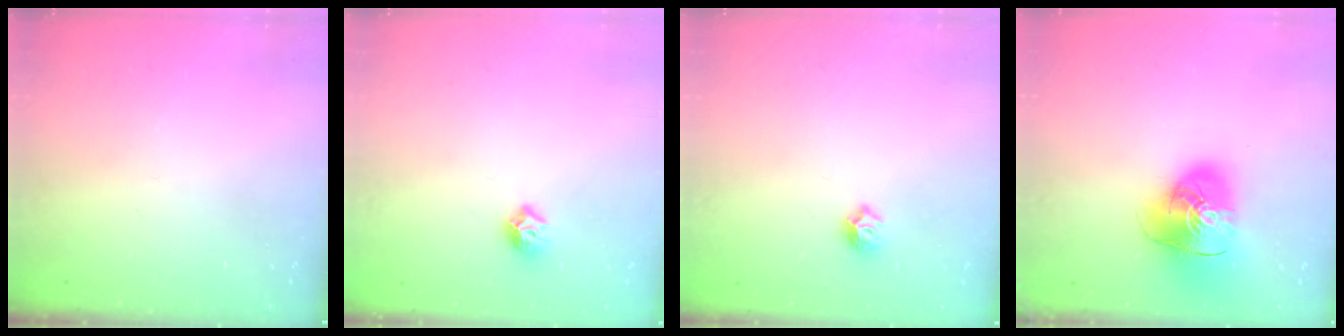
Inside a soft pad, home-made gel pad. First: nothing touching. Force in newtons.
{"total": 7.6, "press": 7.6, "slide": 0.7}
{"total": 6.5, "press": 6.5, "slide": 0.7}
{"total": 14.7, "press": 14.5, "slide": 2.2}